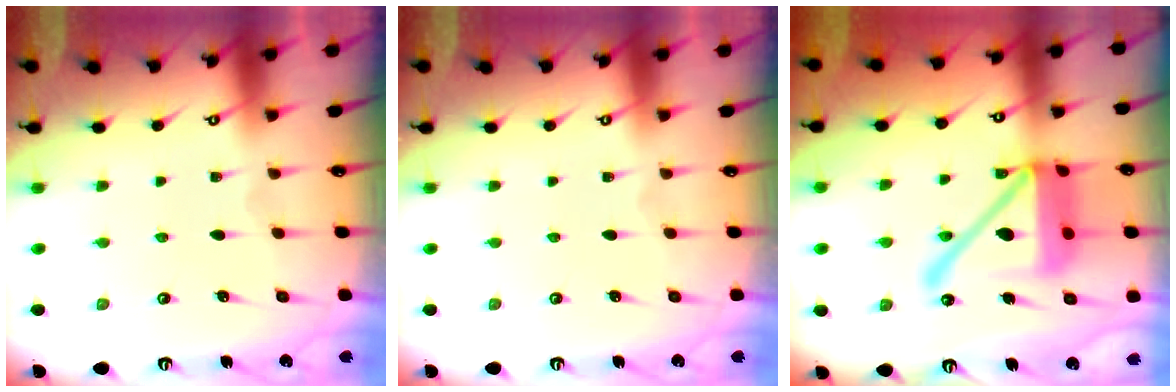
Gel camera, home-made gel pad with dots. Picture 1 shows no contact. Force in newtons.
{"total": 0.0}
{"total": 18.5, "press": 18.3, "slide": 2.7}